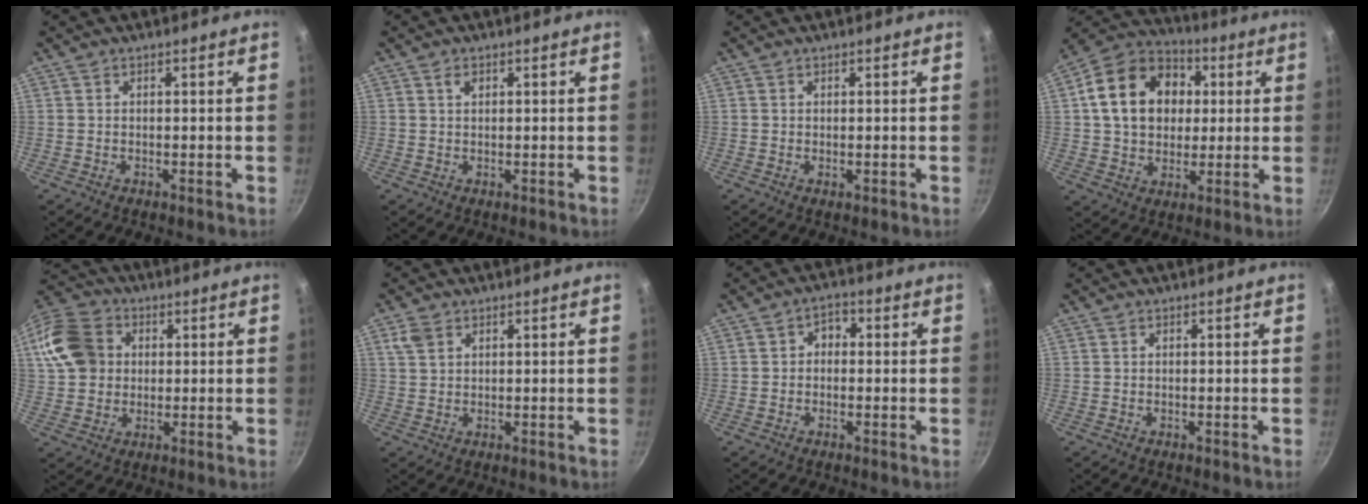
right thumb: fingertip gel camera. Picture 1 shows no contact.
{"total": 1.5, "force": [0.7, 1.0, 0.9], "torque": [-0.010, 0.000, 0.011]}
{"total": 0.6, "force": [0.1, 0.2, 0.5], "torque": [-0.007, -0.001, 0.001]}
{"total": 18.4, "force": [3.3, 14.4, 11.1], "torque": [-0.163, 0.024, 0.048]}
{"total": 15.0, "force": [3.0, 12.5, 7.7], "torque": [-0.144, 0.021, 0.047]}
{"total": 3.4, "force": [1.7, 2.3, 1.8], "torque": [-0.031, 0.001, 0.035]}
{"total": 3.2, "force": [0.1, 2.6, 2.0], "torque": [-0.013, 0.009, -0.006]}
{"total": 0.0}